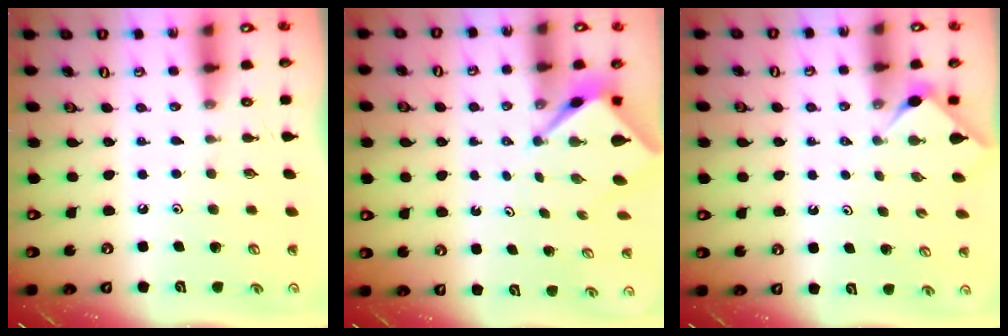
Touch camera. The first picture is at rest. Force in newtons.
{"total": 3.0, "press": 3.0, "slide": 0.1}
{"total": 3.2, "press": 3.1, "slide": 0.6}